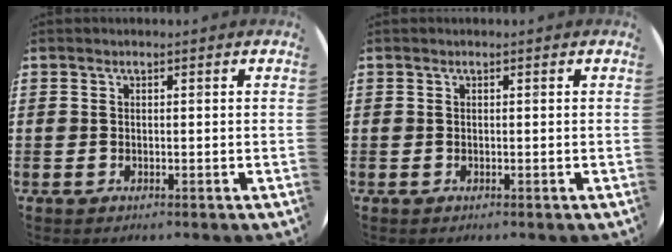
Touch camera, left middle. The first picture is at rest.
{"total": 0.0}